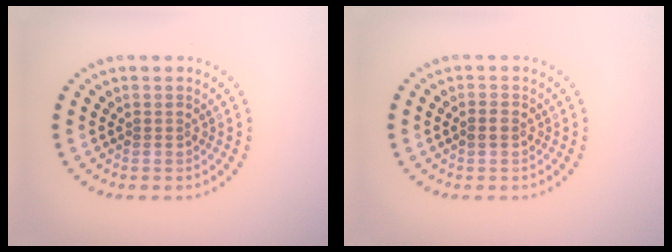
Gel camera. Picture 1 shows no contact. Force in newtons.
{"total": 1.0, "press": 1.0, "slide": 0.1}